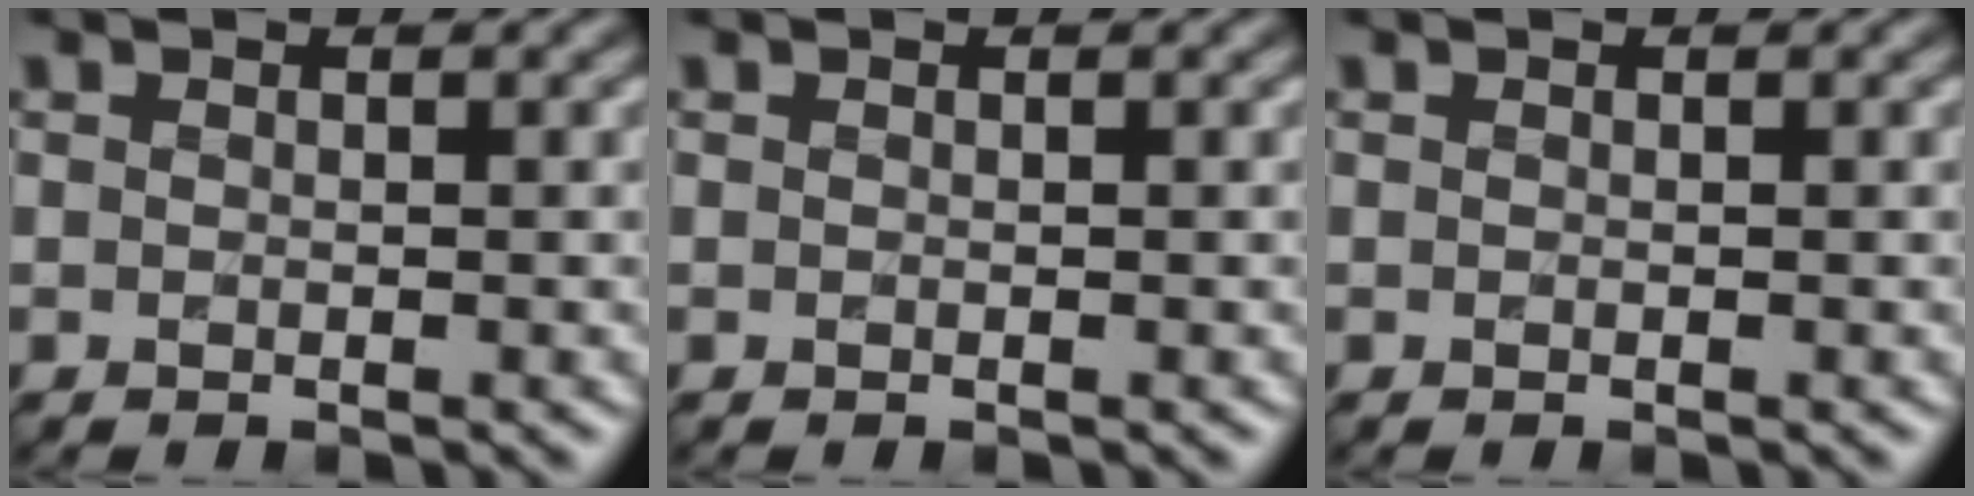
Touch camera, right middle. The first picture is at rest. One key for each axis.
{"total": 0.0}
{"total": 0.0}